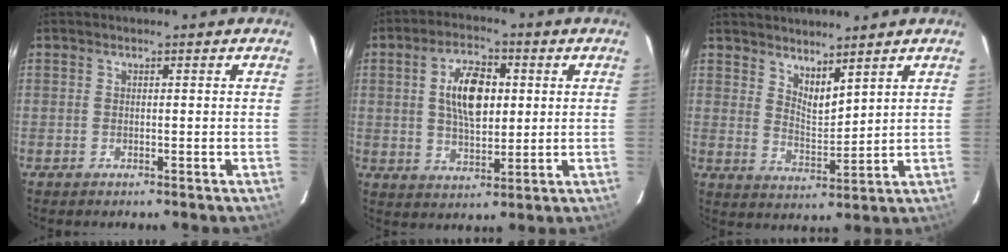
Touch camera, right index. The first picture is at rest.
{"total": 10.2, "force": [1.9, 5.1, 8.6], "torque": [-0.154, 0.014, 0.037]}
{"total": 5.7, "force": [4.7, 1.6, 2.9], "torque": [-0.043, -0.010, 0.082]}